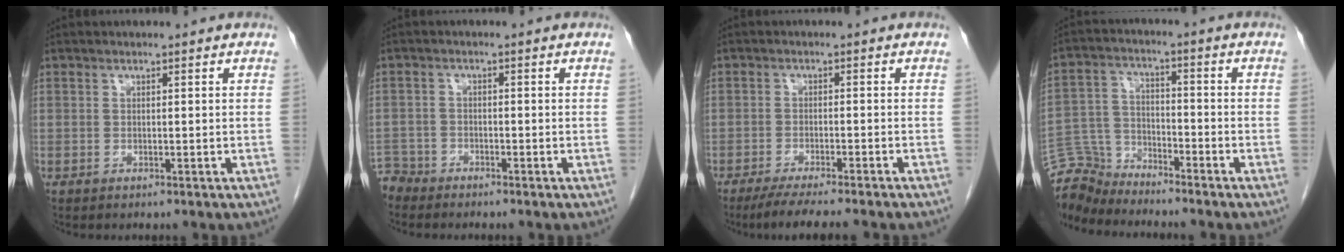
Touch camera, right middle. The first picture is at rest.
{"total": 3.3, "force": [-3.1, 0.8, -0.7], "torque": [0.015, -0.006, -0.061]}
{"total": 8.5, "force": [-7.2, -0.3, 4.6], "torque": [-0.055, -0.021, -0.110]}
{"total": 7.9, "force": [-7.9, 1.0, -0.3], "torque": [-0.004, 0.008, -0.153]}